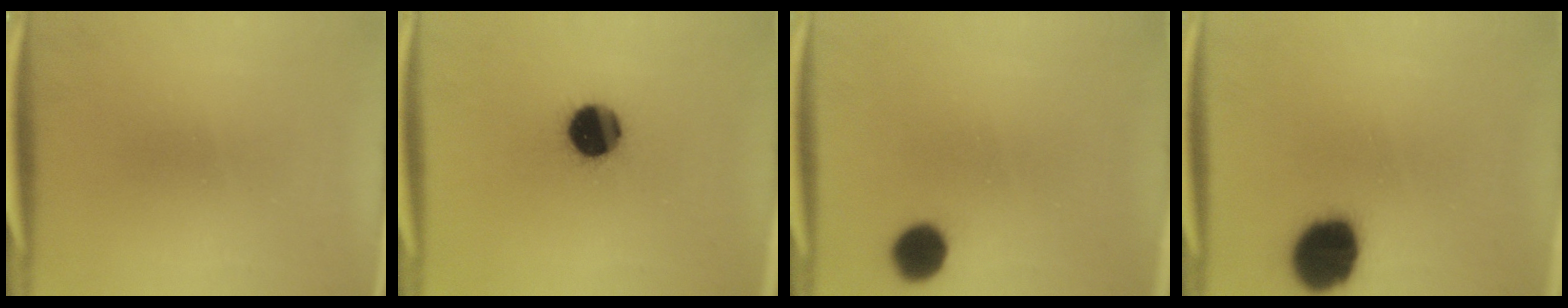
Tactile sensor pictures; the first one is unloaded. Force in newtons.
{"total": 13.0}
{"total": 7.3}
{"total": 15.9}